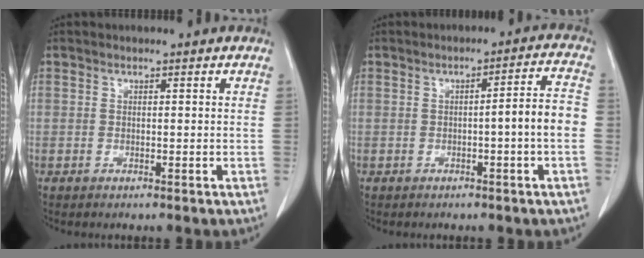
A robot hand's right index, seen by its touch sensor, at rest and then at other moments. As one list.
[{"total": 4.6, "force": [-0.9, -0.4, 4.4], "torque": [-0.059, 0.007, -0.014]}]